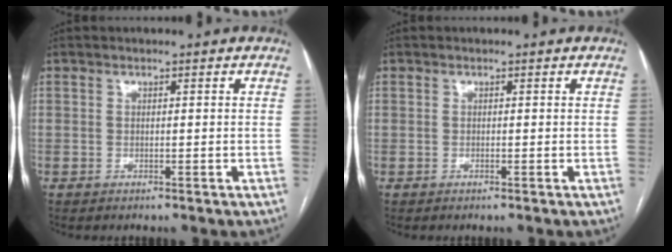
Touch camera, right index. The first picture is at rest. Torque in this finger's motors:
{"motor_torque": [-1.13, 1.00, -1.05, -0.21]}